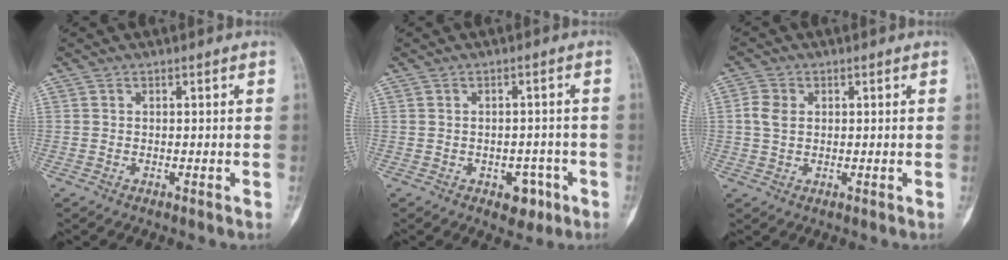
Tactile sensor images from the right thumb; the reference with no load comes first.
{"total": 4.6, "force": [-2.2, 3.0, 2.7], "torque": [-0.009, 0.016, -0.023]}
{"total": 3.6, "force": [0.6, 2.7, 2.3], "torque": [-0.048, 0.005, 0.009]}